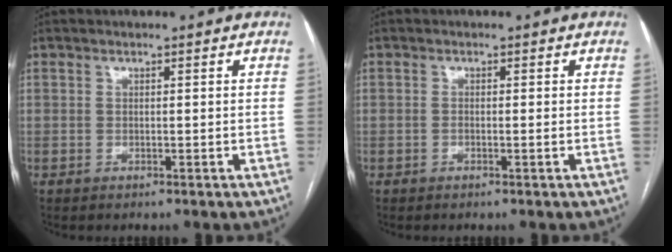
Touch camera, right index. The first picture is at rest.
{"total": 0.9, "force": [-0.2, 0.1, 0.9], "torque": [-0.014, 0.001, -0.003]}